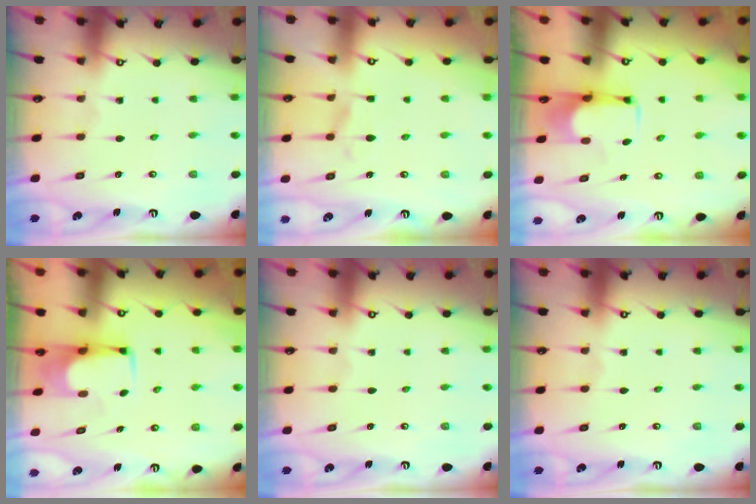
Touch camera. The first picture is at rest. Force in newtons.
{"total": 0.7, "press": 0.3, "slide": 0.7}
{"total": 0.8, "press": 0.1, "slide": 0.8}
{"total": 1.6, "press": 1.5, "slide": 0.3}
{"total": 0.0}
{"total": 0.0}